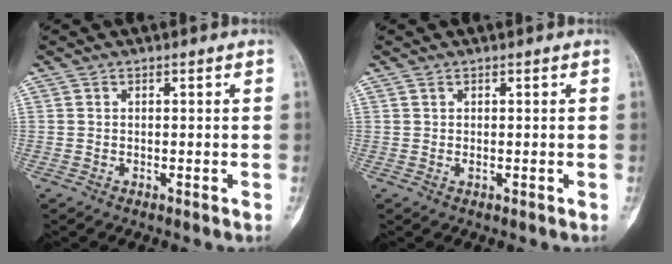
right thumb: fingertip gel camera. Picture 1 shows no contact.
{"total": 0.6, "force": [0.1, 0.4, 0.5], "torque": [-0.012, 0.001, 0.004]}